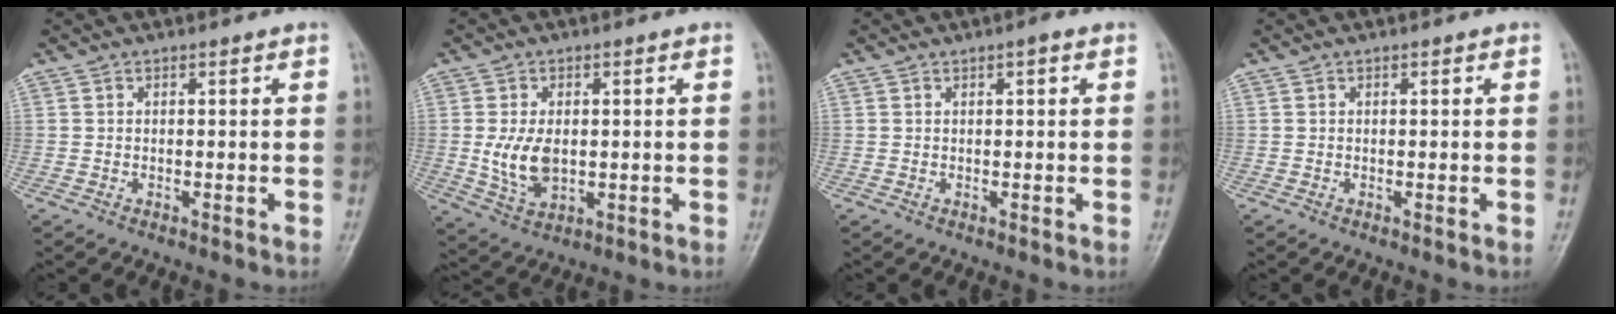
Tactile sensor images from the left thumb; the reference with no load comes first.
{"total": 7.4, "force": [-0.1, 4.5, 5.8], "torque": [-0.107, -0.007, 0.008]}
{"total": 1.5, "force": [0.6, 0.4, 1.3], "torque": [-0.018, 0.003, 0.005]}
{"total": 0.0}